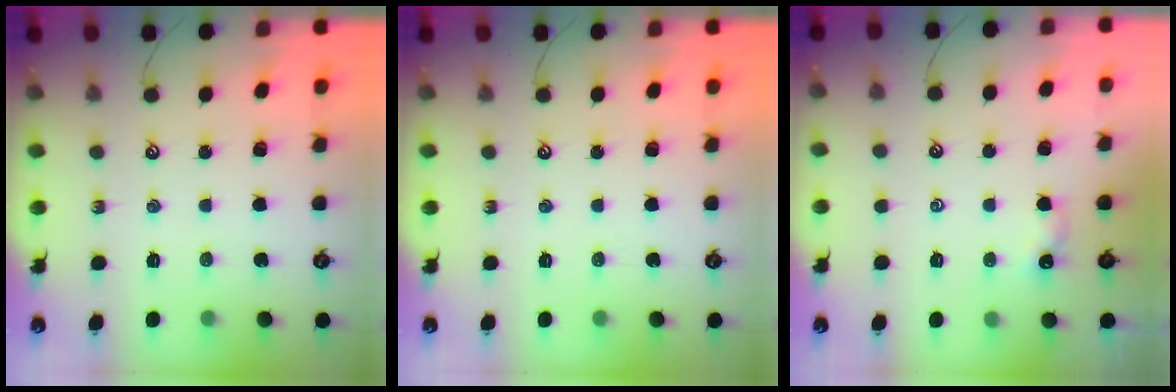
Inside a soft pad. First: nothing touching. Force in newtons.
{"total": 0.0}
{"total": 1.4, "press": 1.3, "slide": 0.3}